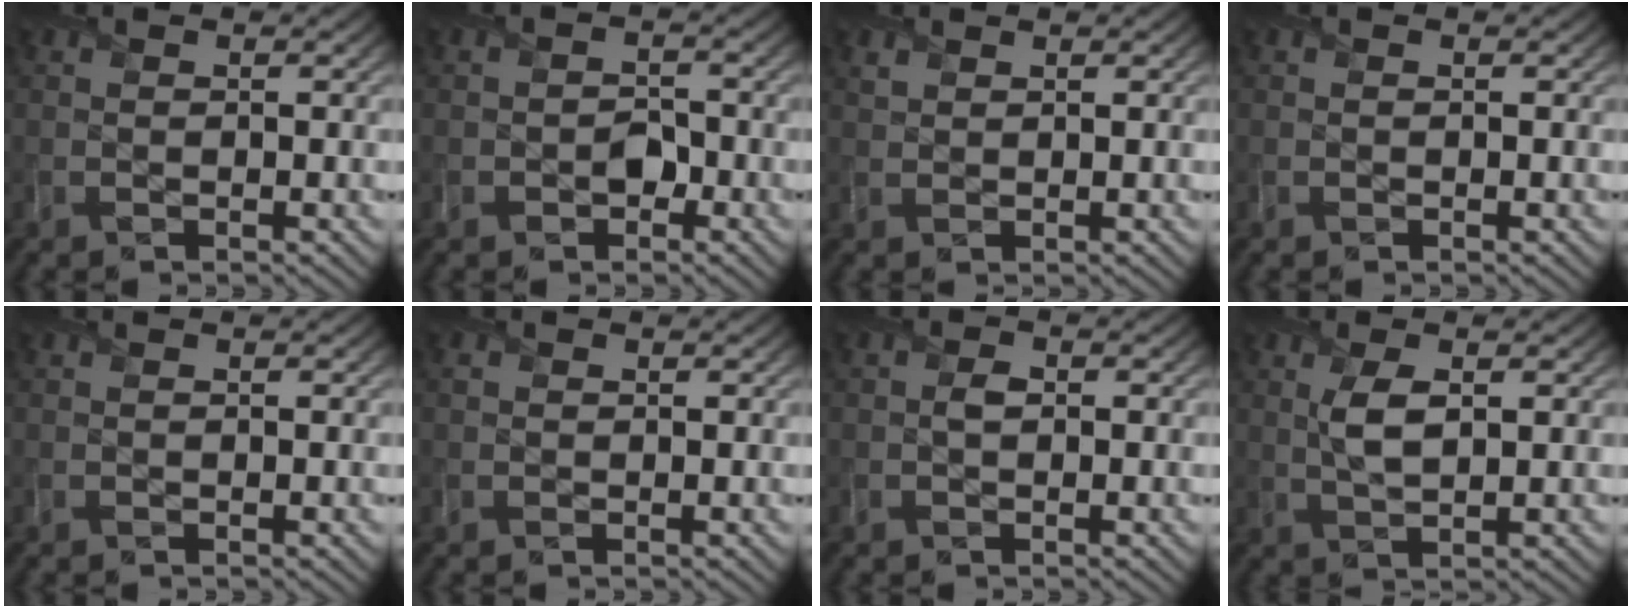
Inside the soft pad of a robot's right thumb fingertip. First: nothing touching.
{"total": 2.1, "force": [-1.2, 1.5, 0.8], "torque": [-0.011, -0.002, -0.021]}
{"total": 1.3, "force": [1.1, 0.7, 0.3], "torque": [-0.012, 0.001, 0.023]}
{"total": 0.0}
{"total": 0.0}
{"total": 0.9, "force": [0.3, 0.8, 0.4], "torque": [-0.011, 0.002, 0.004]}
{"total": 1.2, "force": [-0.2, 0.8, 0.8], "torque": [-0.019, -0.003, -0.007]}
{"total": 3.6, "force": [1.0, 1.5, 3.2], "torque": [-0.075, 0.001, 0.020]}